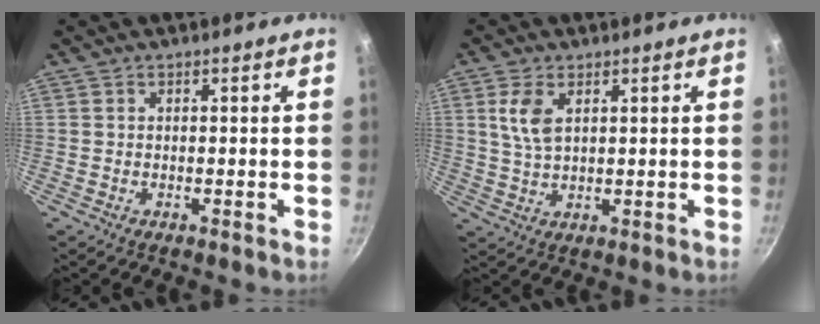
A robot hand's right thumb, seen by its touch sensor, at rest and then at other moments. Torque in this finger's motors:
{"motor_torque": [0.05, -0.08, 0.77, -0.05, 0.14]}